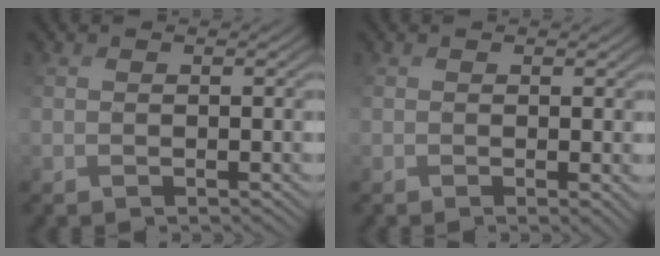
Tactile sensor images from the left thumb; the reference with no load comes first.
{"total": 1.5, "force": [-0.1, 0.4, 1.5], "torque": [-0.027, -0.004, 0.000]}